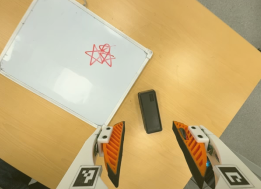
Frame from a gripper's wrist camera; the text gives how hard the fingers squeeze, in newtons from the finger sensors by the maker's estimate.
{"total": 0.0}